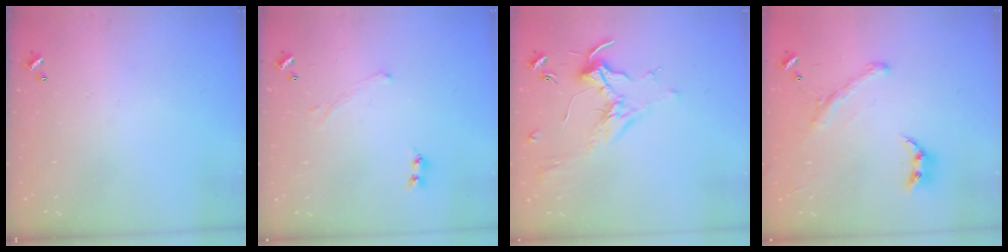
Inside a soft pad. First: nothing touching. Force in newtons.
{"total": 0.7, "press": 0.7, "slide": 0.3}
{"total": 1.7, "press": 1.5, "slide": 0.9}
{"total": 2.0, "press": 1.5, "slide": 1.2}